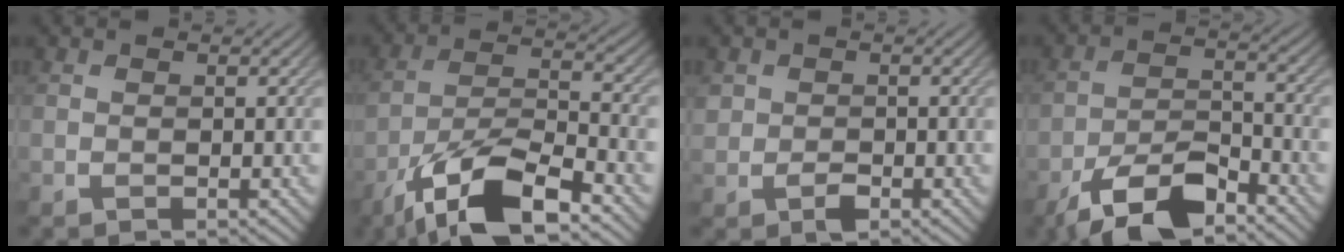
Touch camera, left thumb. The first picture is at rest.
{"total": 13.9, "force": [-8.8, 4.3, 9.9], "torque": [-0.189, -0.007, -0.170]}
{"total": 2.4, "force": [-0.9, 1.9, 1.2], "torque": [-0.024, -0.008, -0.020]}
{"total": 9.4, "force": [-6.7, 3.3, 5.7], "torque": [-0.100, 0.000, -0.132]}